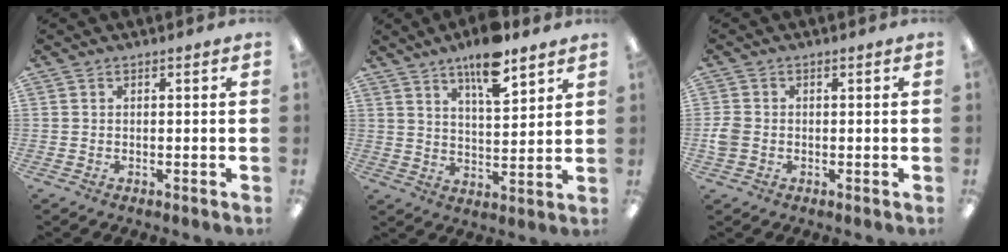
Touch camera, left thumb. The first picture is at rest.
{"total": 11.6, "force": [8.4, 3.6, 7.3], "torque": [-0.112, -0.044, 0.141]}
{"total": 3.3, "force": [-0.6, 2.7, 1.8], "torque": [-0.035, 0.004, -0.010]}